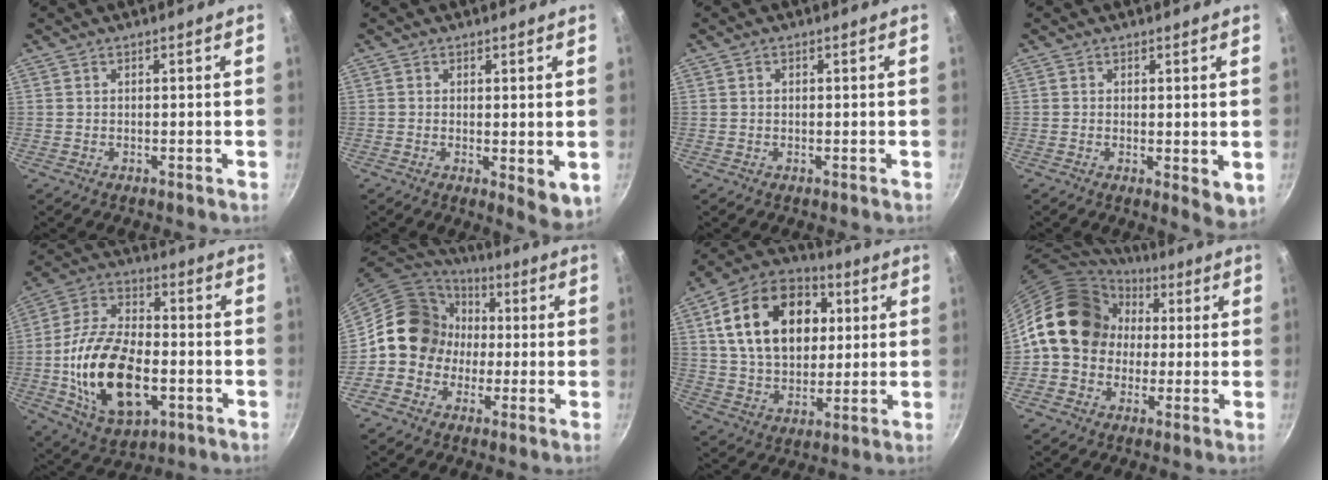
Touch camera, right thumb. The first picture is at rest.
{"total": 5.5, "force": [0.0, 2.4, 5.0], "torque": [-0.069, -0.019, 0.001]}
{"total": 0.9, "force": [0.2, 0.7, 0.5], "torque": [-0.007, 0.005, 0.003]}
{"total": 4.5, "force": [0.3, 2.0, 4.0], "torque": [-0.054, -0.013, 0.004]}
{"total": 21.3, "force": [-4.2, 12.1, 17.0], "torque": [-0.305, 0.026, -0.072]}
{"total": 13.9, "force": [-0.2, 12.5, 6.1], "torque": [-0.055, 0.034, -0.021]}
{"total": 22.4, "force": [5.4, 15.5, 15.3], "torque": [-0.232, 0.008, 0.085]}
{"total": 16.6, "force": [2.3, 13.8, 8.9], "torque": [-0.115, 0.037, 0.027]}